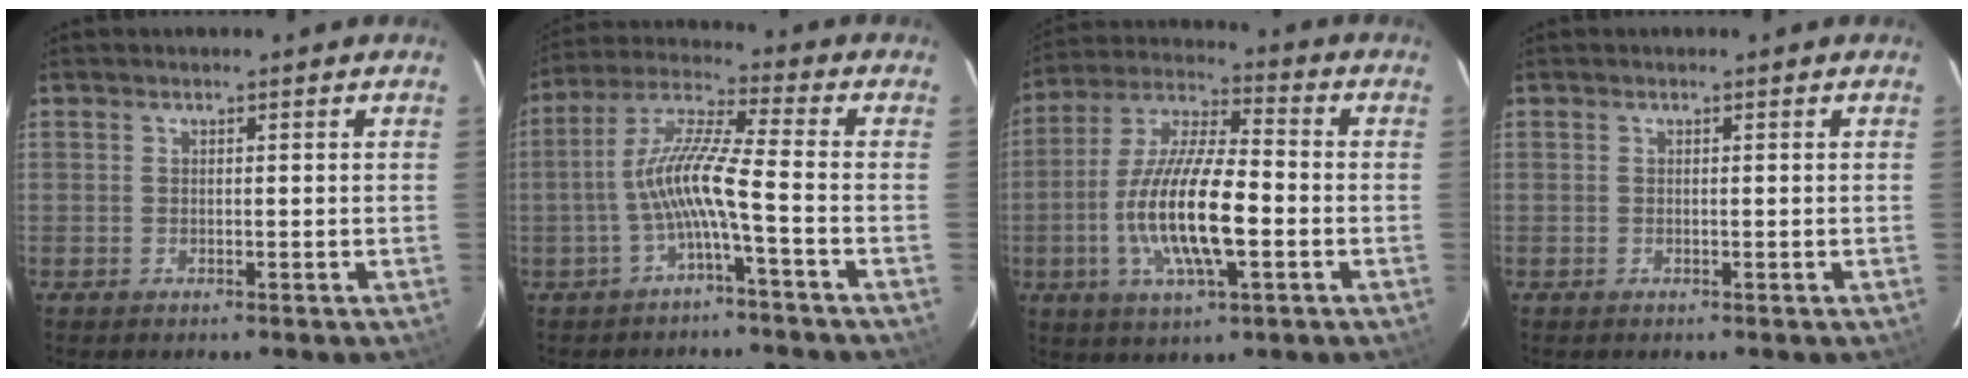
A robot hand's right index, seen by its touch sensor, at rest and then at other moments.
{"total": 8.6, "force": [-3.0, -0.2, 8.1], "torque": [-0.179, 0.014, -0.058]}
{"total": 15.9, "force": [-3.7, 4.5, 14.8], "torque": [-0.298, -0.007, -0.071]}
{"total": 0.0}